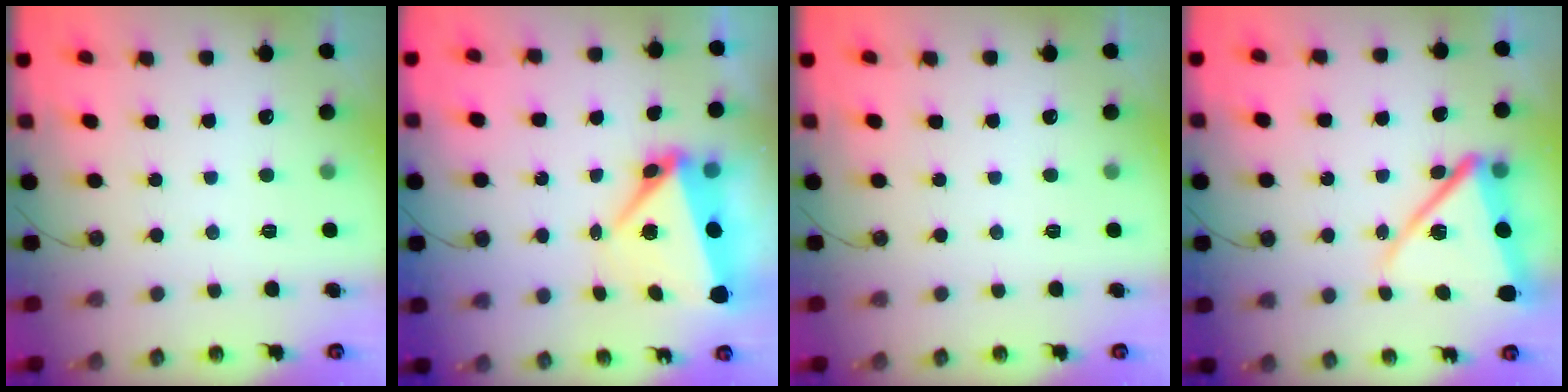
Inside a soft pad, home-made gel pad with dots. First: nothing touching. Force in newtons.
{"total": 6.7, "press": 6.5, "slide": 1.6}
{"total": 0.0}
{"total": 15.2, "press": 15.2, "slide": 1.5}